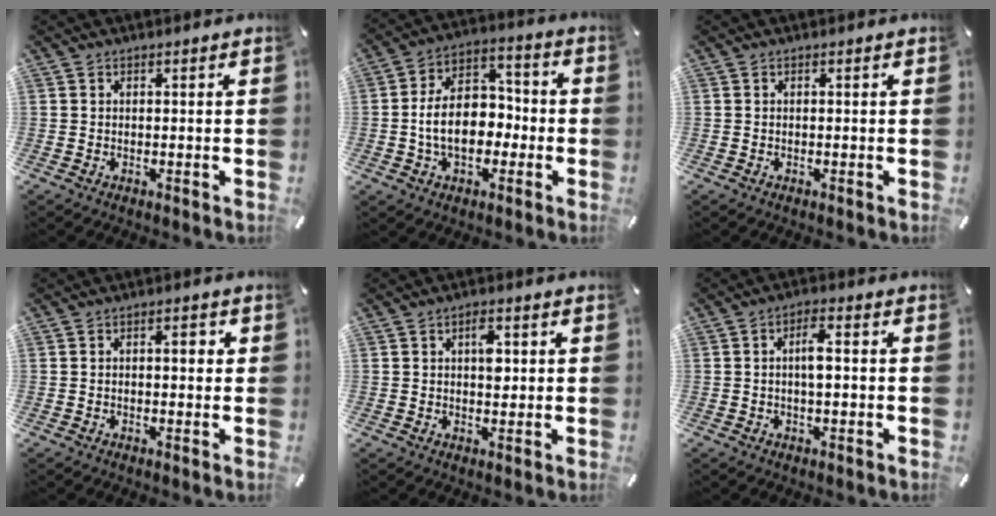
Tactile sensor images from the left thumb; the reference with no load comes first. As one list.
[{"total": 12.8, "force": [-2.4, 8.9, 8.8], "torque": [-0.153, 0.016, -0.041]}, {"total": 0.0}, {"total": 2.3, "force": [-0.4, 1.2, 1.9], "torque": [-0.035, 0.009, -0.011]}, {"total": 4.2, "force": [0.8, 2.5, 3.4], "torque": [-0.038, -0.005, 0.006]}, {"total": 4.6, "force": [0.0, 2.0, 4.2], "torque": [-0.063, 0.006, -0.007]}]